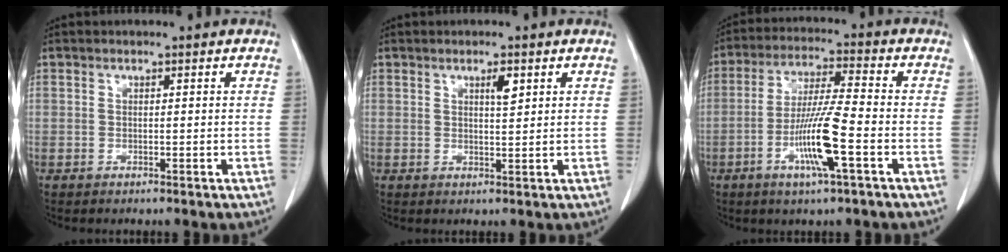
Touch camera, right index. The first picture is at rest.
{"total": 2.4, "force": [1.2, 0.4, 2.0], "torque": [-0.034, -0.002, 0.019]}
{"total": 10.5, "force": [-3.6, 0.1, 9.9], "torque": [-0.193, -0.010, -0.071]}